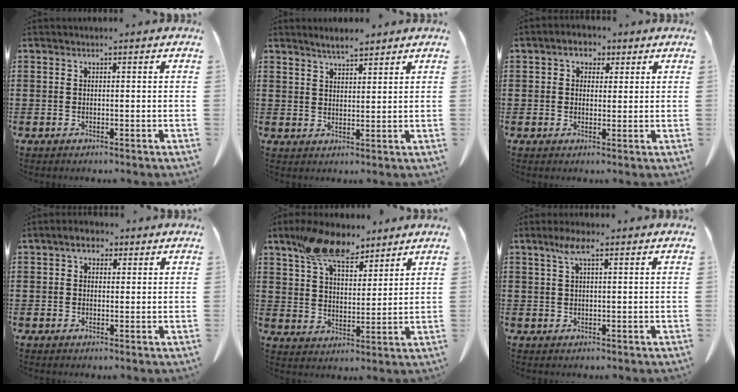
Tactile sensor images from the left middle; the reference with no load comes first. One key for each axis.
{"total": 3.2, "fx": 3.0, "fy": 0.3, "fz": 0.9, "tx": -0.024, "ty": -0.003, "tz": 0.056}
{"total": 3.0, "fx": 1.7, "fy": 2.0, "fz": 1.3, "tx": -0.037, "ty": 0.015, "tz": 0.029}
{"total": 3.1, "fx": 1.8, "fy": 1.7, "fz": 1.8, "tx": -0.035, "ty": 0.008, "tz": 0.030}
{"total": 11.5, "fx": 8.8, "fy": 4.3, "fz": 6.0, "tx": -0.126, "ty": -0.016, "tz": 0.163}
{"total": 3.8, "fx": 1.7, "fy": 1.2, "fz": 3.1, "tx": -0.070, "ty": 0.010, "tz": 0.028}